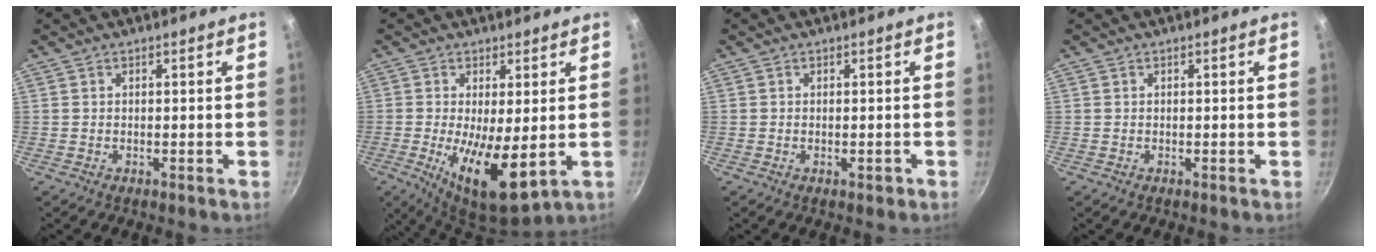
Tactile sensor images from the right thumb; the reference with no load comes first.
{"total": 12.0, "force": [-1.2, 4.1, 11.2], "torque": [-0.189, -0.017, -0.009]}
{"total": 1.2, "force": [-0.5, 0.5, 0.9], "torque": [-0.012, 0.002, -0.007]}
{"total": 0.0}